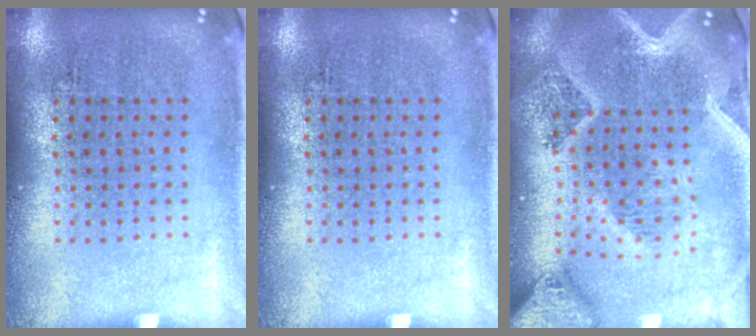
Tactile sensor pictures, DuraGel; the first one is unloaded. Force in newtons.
{"total": 0.0}
{"total": 3.5, "press": 2.9, "slide": 2.0}